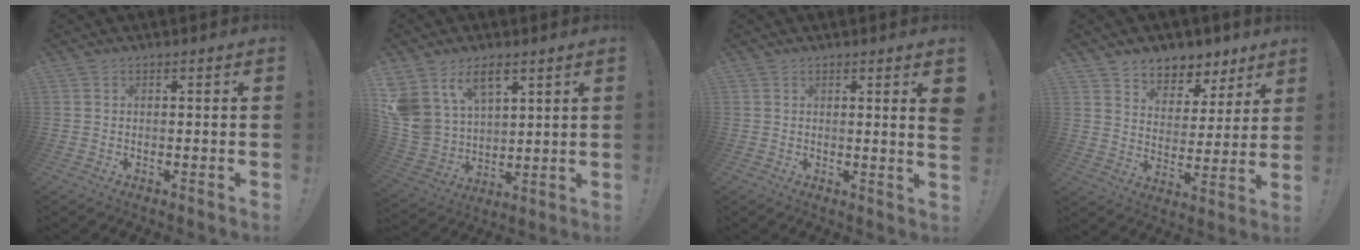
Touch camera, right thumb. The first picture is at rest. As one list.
[{"total": 13.4, "force": [8.0, 8.4, 6.7], "torque": [-0.137, -0.051, 0.156]}, {"total": 3.9, "force": [1.3, -0.3, 3.7], "torque": [-0.046, -0.019, 0.018]}, {"total": 7.4, "force": [5.4, 4.9, 1.2], "torque": [-0.009, -0.050, 0.104]}]